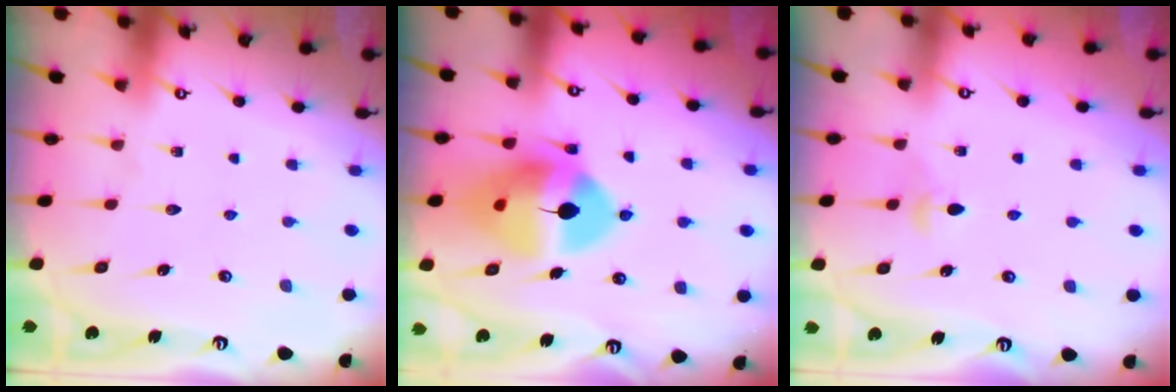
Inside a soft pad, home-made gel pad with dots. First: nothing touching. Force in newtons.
{"total": 14.7, "press": 14.6, "slide": 2.3}
{"total": 3.9, "press": 3.8, "slide": 0.7}